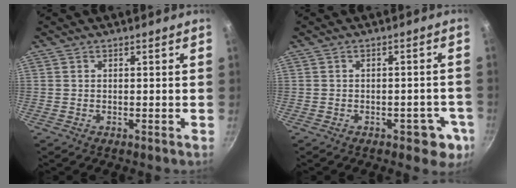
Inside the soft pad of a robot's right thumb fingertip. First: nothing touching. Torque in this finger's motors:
{"motor_torque": [0.17, 0.37, -0.13, 0.05, 0.10]}